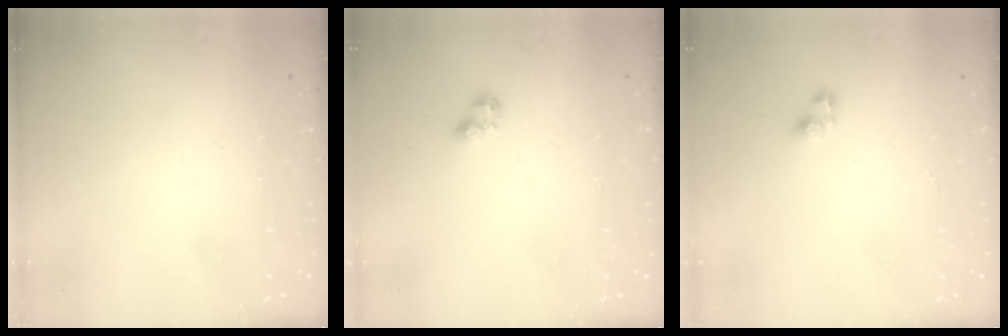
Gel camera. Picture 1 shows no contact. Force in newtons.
{"total": 3.5, "press": 3.5, "slide": 0.4}
{"total": 4.4, "press": 4.4, "slide": 0.1}